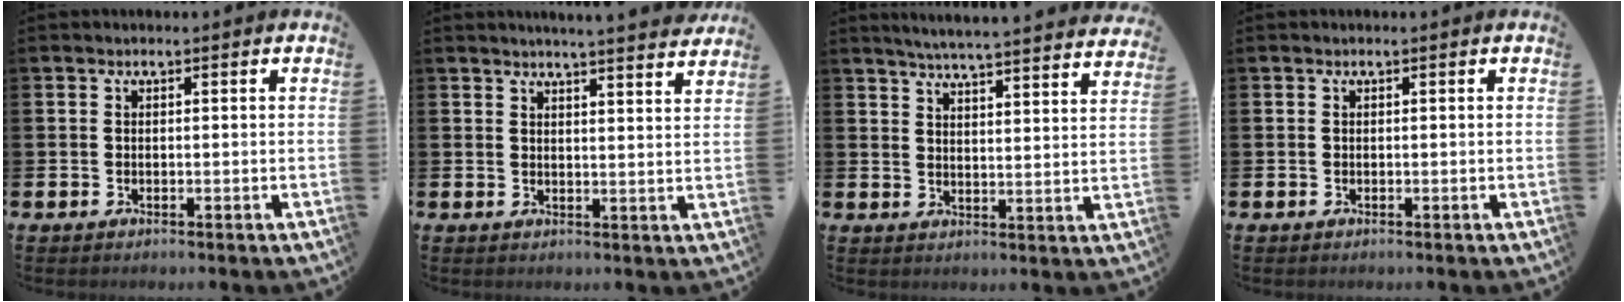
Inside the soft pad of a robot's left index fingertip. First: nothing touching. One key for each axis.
{"total": 4.4, "fx": 4.3, "fy": -0.7, "fz": 0.5, "tx": -0.006, "ty": -0.029, "tz": 0.073}
{"total": 5.4, "fx": 5.3, "fy": -0.4, "fz": 1.0, "tx": -0.030, "ty": -0.040, "tz": 0.091}
{"total": 0.0}